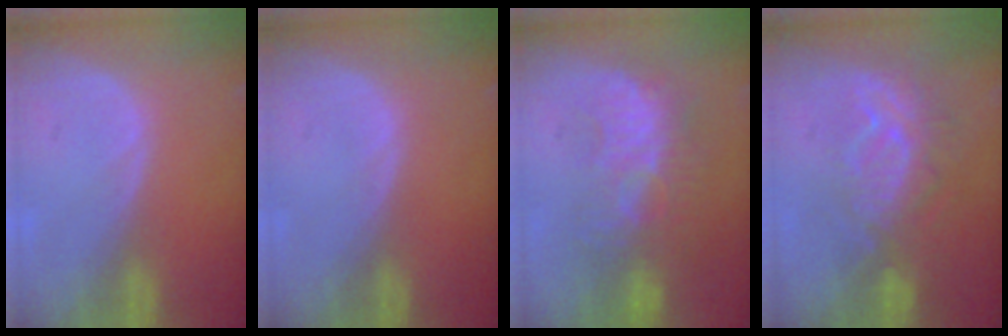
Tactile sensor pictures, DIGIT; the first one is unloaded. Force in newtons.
{"total": 0.0}
{"total": 9.1, "press": 8.7, "slide": 2.9}
{"total": 9.5, "press": 8.3, "slide": 4.7}